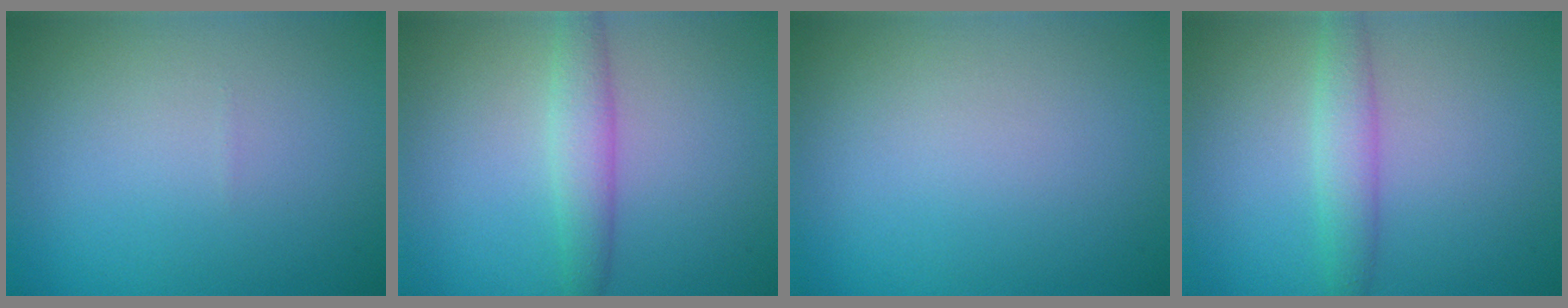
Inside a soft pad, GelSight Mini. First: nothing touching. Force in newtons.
{"total": 2.9, "press": 2.9, "slide": 0.1}
{"total": 0.0}
{"total": 2.8, "press": 2.8, "slide": 0.1}